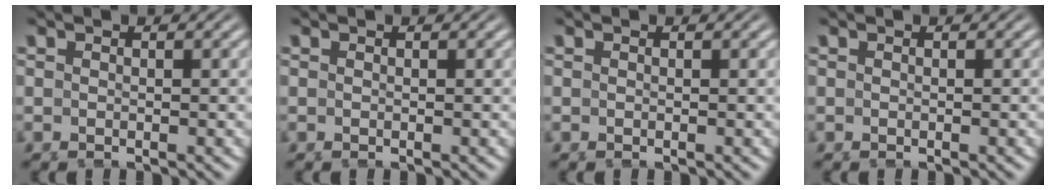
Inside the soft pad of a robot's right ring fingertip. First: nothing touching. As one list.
[{"total": 0.0}, {"total": 0.0}, {"total": 0.0}]